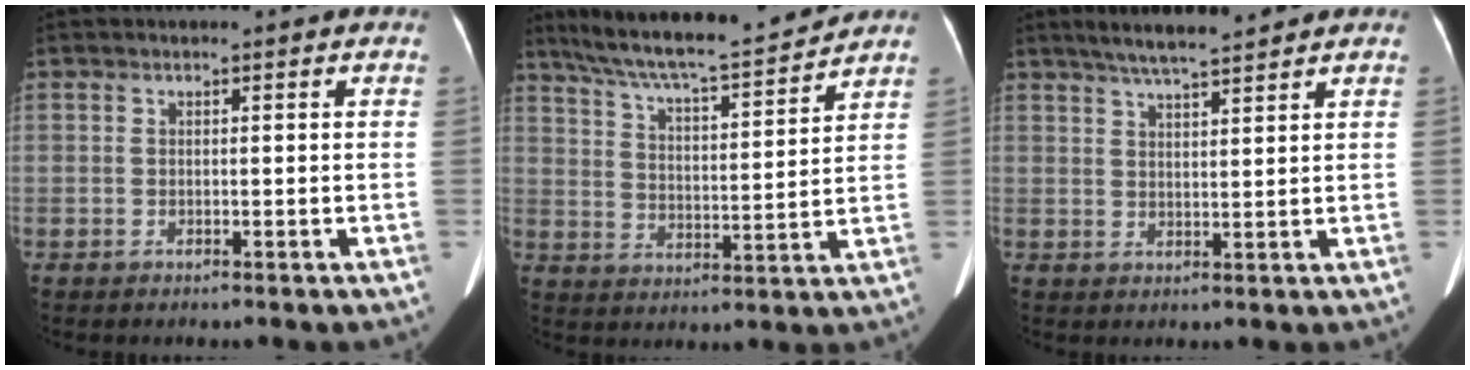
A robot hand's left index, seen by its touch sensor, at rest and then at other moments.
{"total": 15.6, "force": [14.3, 0.5, 6.4], "torque": [-0.115, 0.004, 0.226]}
{"total": 6.6, "force": [5.7, 0.1, 3.3], "torque": [-0.057, 0.014, 0.098]}